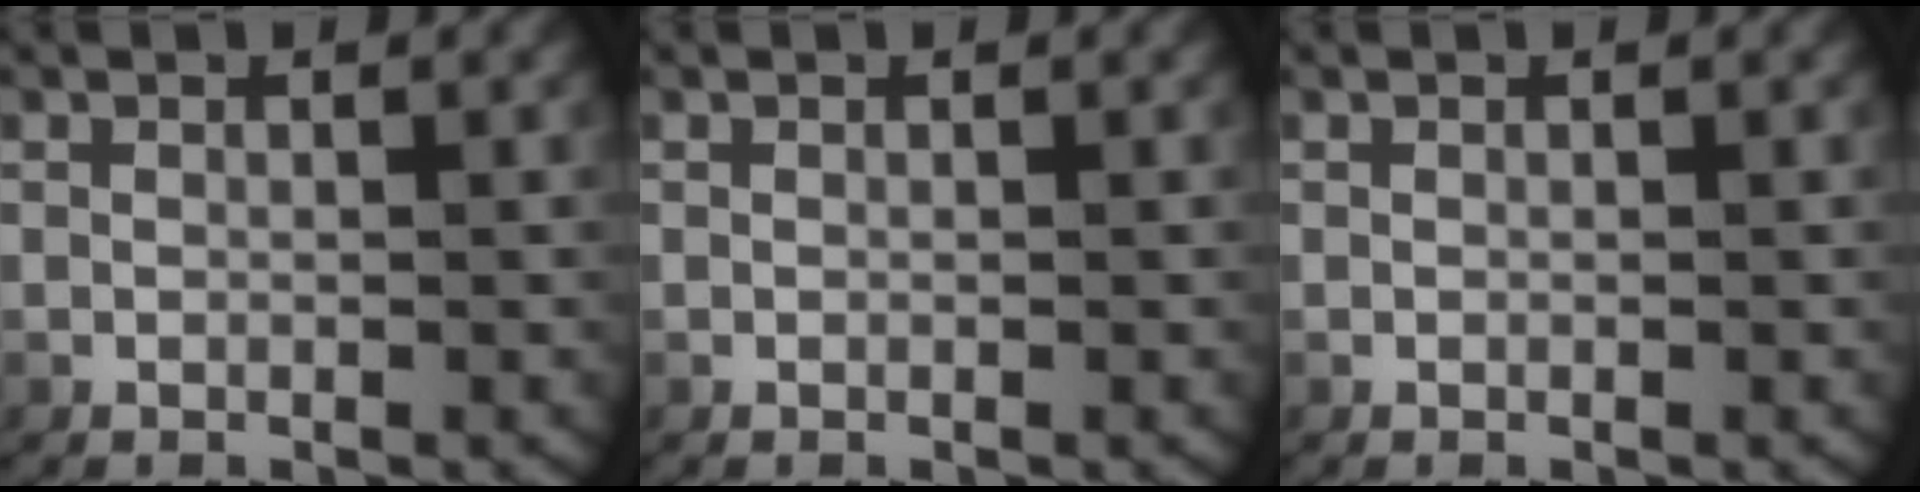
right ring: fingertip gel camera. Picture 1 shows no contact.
{"total": 0.0}
{"total": 0.0}